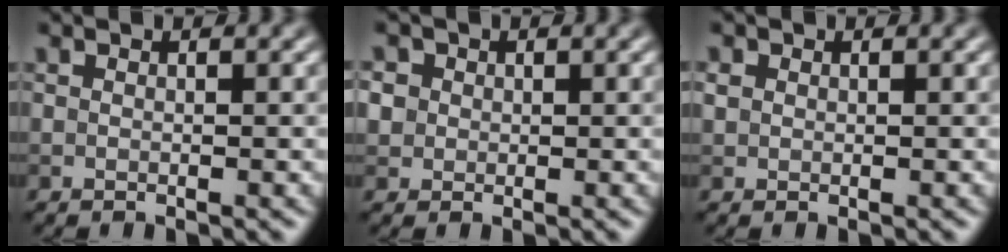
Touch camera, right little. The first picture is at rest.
{"total": 3.2, "force": [0.9, 2.8, 1.1], "torque": [-0.018, 0.017, 0.008]}
{"total": 0.9, "force": [0.3, 0.8, 0.2], "torque": [-0.002, 0.001, 0.004]}